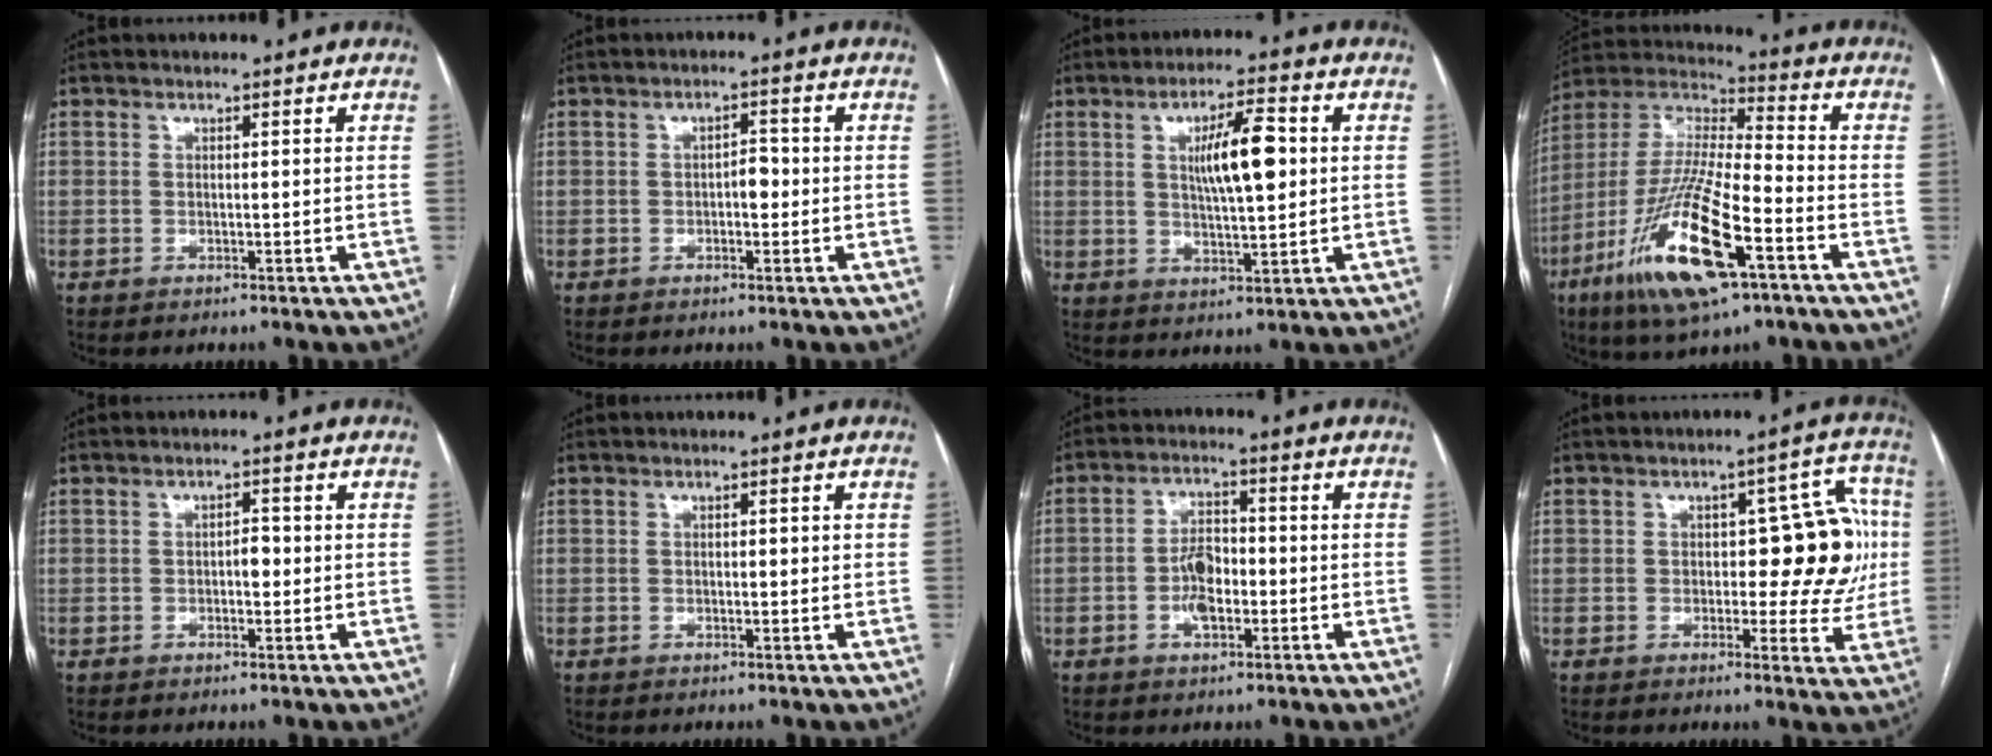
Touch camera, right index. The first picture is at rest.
{"total": 2.2, "force": [-0.4, 1.0, 1.9], "torque": [-0.023, 0.006, -0.006]}
{"total": 8.7, "force": [1.7, 1.7, 8.3], "torque": [-0.143, 0.007, 0.032]}
{"total": 20.3, "force": [-9.2, 3.6, 17.8], "torque": [-0.391, -0.037, -0.166]}
{"total": 1.7, "force": [-0.2, 0.8, 1.5], "torque": [-0.019, 0.004, -0.003]}
{"total": 2.1, "force": [0.8, 1.1, 1.6], "torque": [-0.014, -0.003, 0.005]}
{"total": 5.5, "force": [-1.4, 2.8, 4.5], "torque": [-0.090, 0.009, -0.027]}
{"total": 11.0, "force": [0.5, 5.1, 9.8], "torque": [-0.095, 0.033, 0.010]}